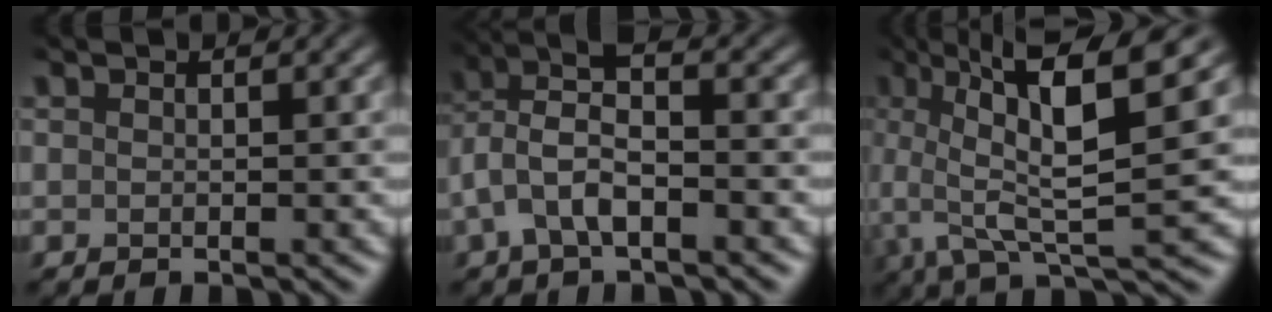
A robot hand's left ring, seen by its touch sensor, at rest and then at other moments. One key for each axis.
{"total": 4.6, "fx": -0.8, "fy": 2.2, "fz": 4.0, "tx": -0.092, "ty": 0.012, "tz": -0.021}
{"total": 10.0, "fx": 2.3, "fy": 2.5, "fz": 9.4, "tx": -0.150, "ty": 0.010, "tz": 0.038}